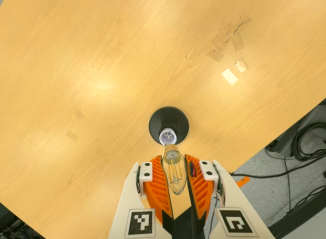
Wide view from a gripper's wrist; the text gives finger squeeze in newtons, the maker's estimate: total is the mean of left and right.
{"total": 21.0, "left": 26.1, "right": 15.8}